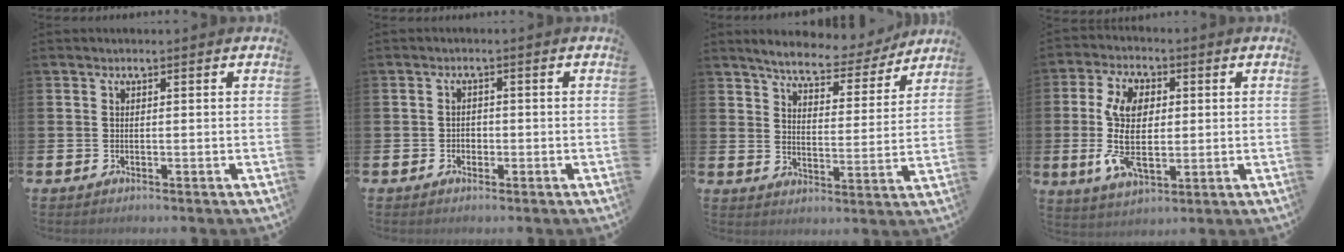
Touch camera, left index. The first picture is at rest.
{"total": 1.3, "force": [-0.4, 1.1, 0.4], "torque": [-0.002, 0.001, -0.011]}
{"total": 5.8, "force": [5.5, 1.2, 1.3], "torque": [-0.035, -0.040, 0.089]}
{"total": 10.1, "force": [0.8, 5.6, 8.3], "torque": [-0.167, 0.001, 0.010]}